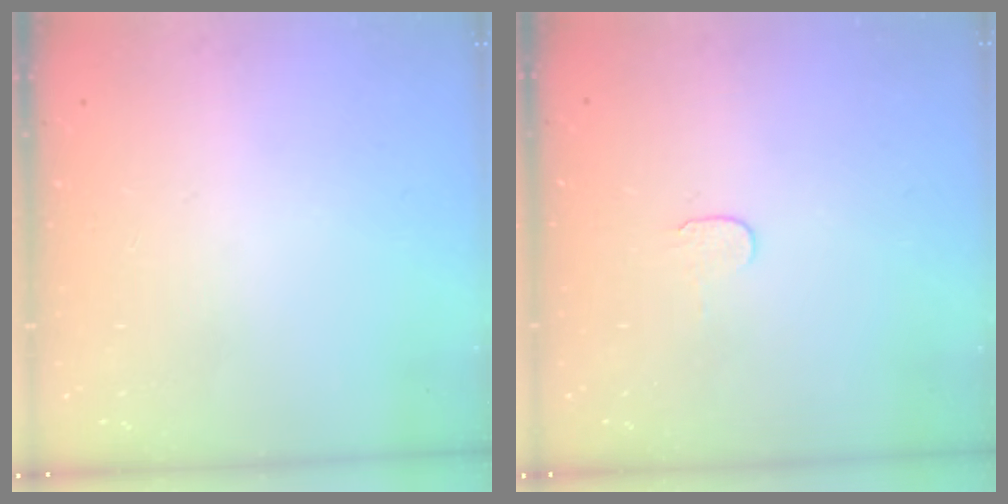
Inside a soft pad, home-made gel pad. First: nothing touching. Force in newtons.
{"total": 3.9, "press": 3.8, "slide": 0.4}